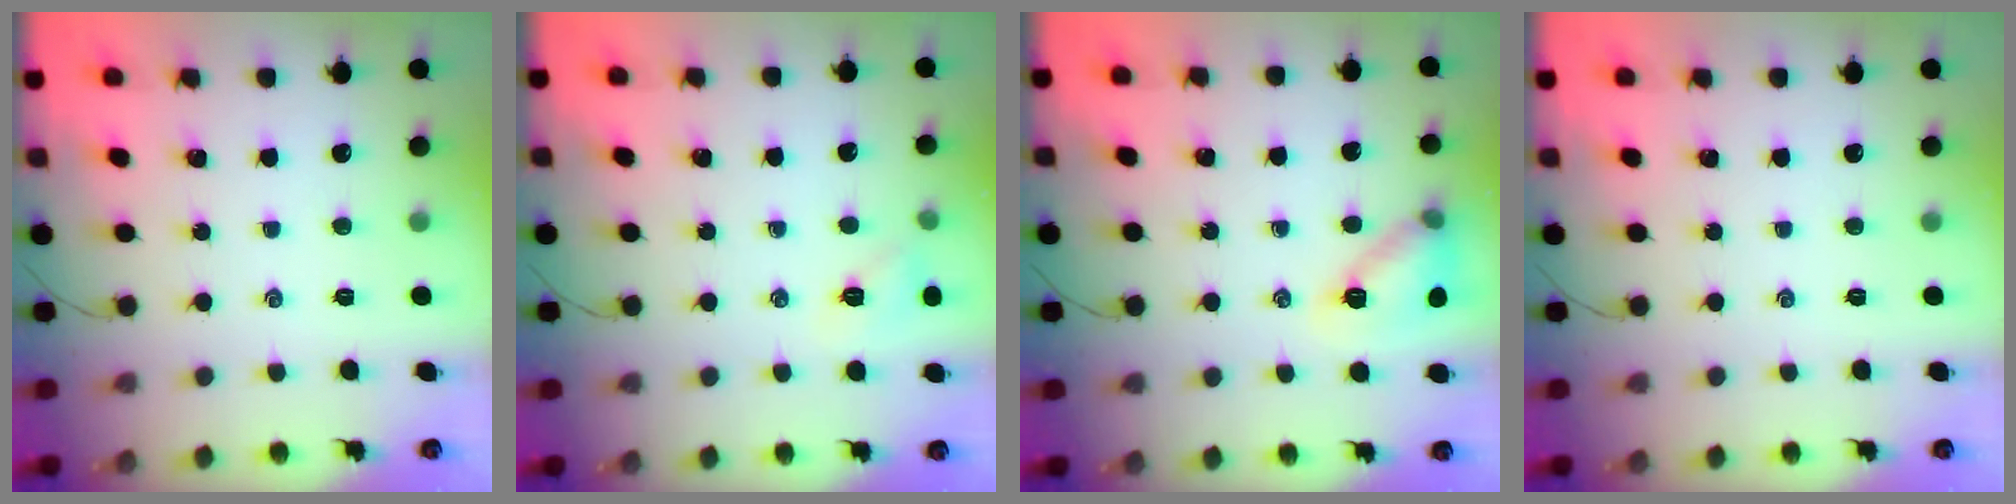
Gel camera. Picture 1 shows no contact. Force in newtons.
{"total": 6.9, "press": 6.7, "slide": 1.4}
{"total": 13.1, "press": 13.1, "slide": 1.1}
{"total": 0.0}